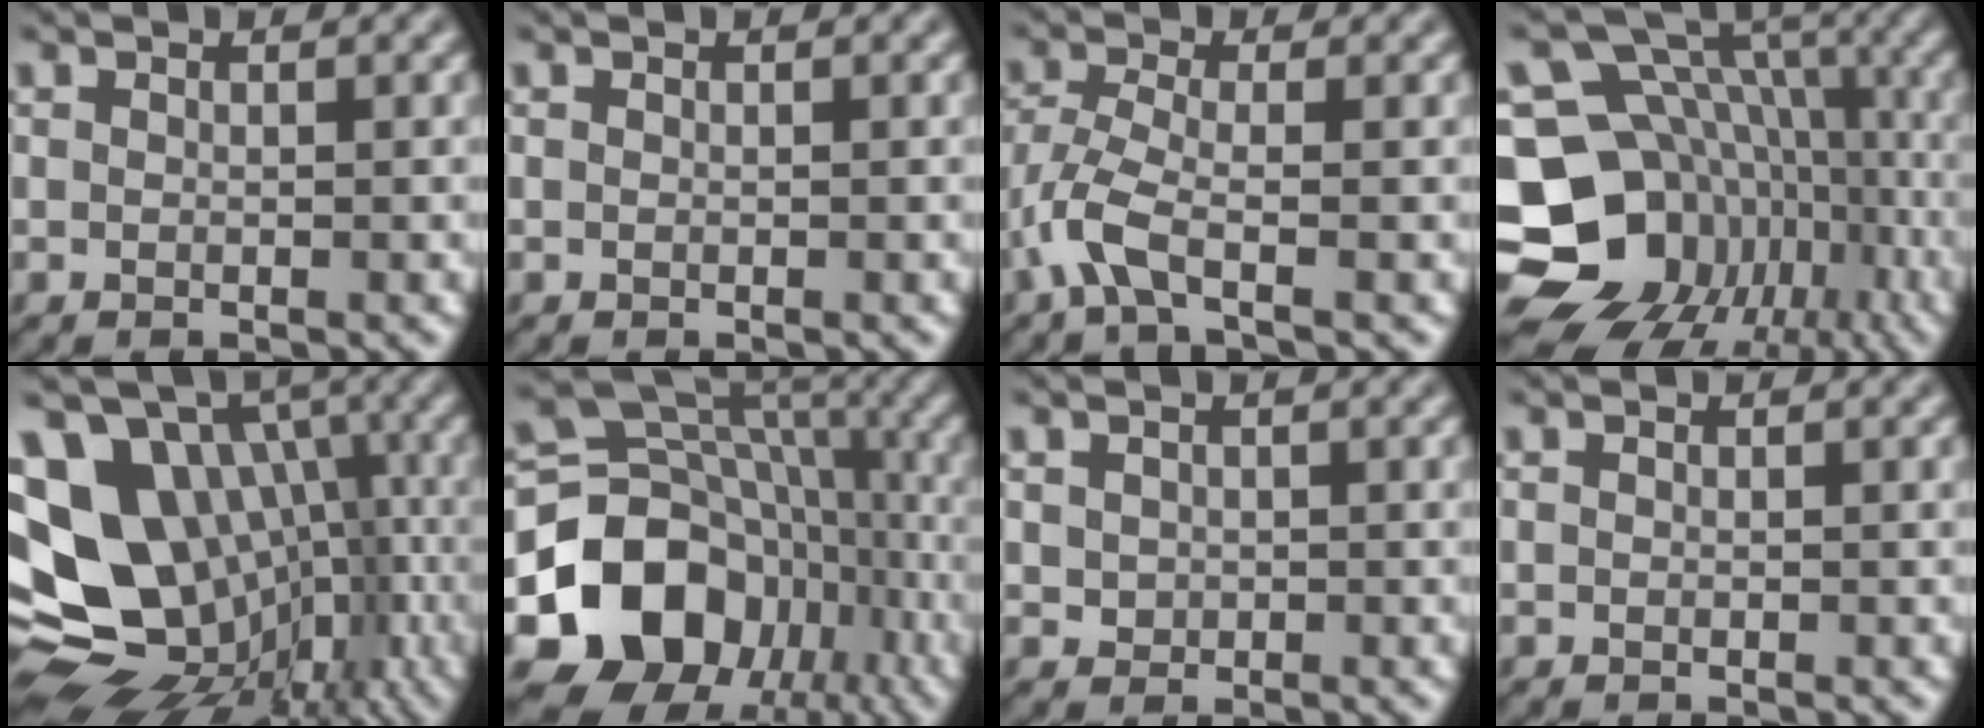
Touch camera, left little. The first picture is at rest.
{"total": 0.0}
{"total": 3.7, "force": [-2.0, 0.8, 3.0], "torque": [-0.078, 0.001, -0.050]}
{"total": 17.2, "force": [-6.2, 14.4, 6.9], "torque": [-0.143, 0.006, -0.092]}
{"total": 17.4, "force": [-1.8, 13.7, 10.6], "torque": [-0.190, -0.002, -0.016]}
{"total": 15.6, "force": [-5.5, 12.4, 7.6], "torque": [-0.152, -0.008, -0.099]}
{"total": 0.8, "force": [0.1, 0.8, 0.2], "torque": [-0.005, -0.002, 0.008]}
{"total": 0.0}